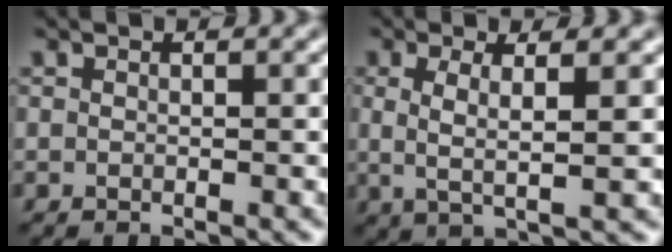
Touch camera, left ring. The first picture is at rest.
{"total": 3.3, "force": [0.5, 0.7, 3.2], "torque": [-0.064, -0.002, 0.009]}